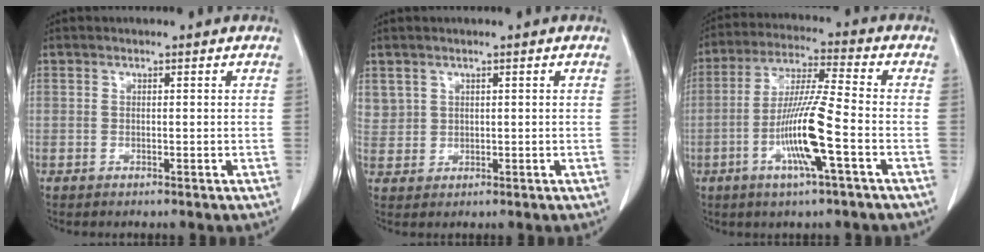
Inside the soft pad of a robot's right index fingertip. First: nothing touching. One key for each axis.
{"total": 3.6, "fx": 1.9, "fy": 3.1, "fz": 0.4, "tx": -0.002, "ty": 0.005, "tz": 0.042}
{"total": 11.7, "fx": -3.7, "fy": -0.1, "fz": 11.1, "tx": -0.218, "ty": -0.008, "tz": -0.075}